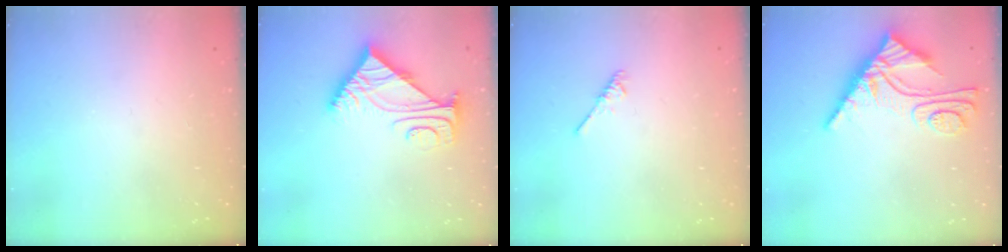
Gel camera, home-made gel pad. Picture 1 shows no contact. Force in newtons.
{"total": 7.0, "press": 7.0, "slide": 0.7}
{"total": 1.9, "press": 1.9, "slide": 0.4}
{"total": 9.7, "press": 9.7, "slide": 0.9}